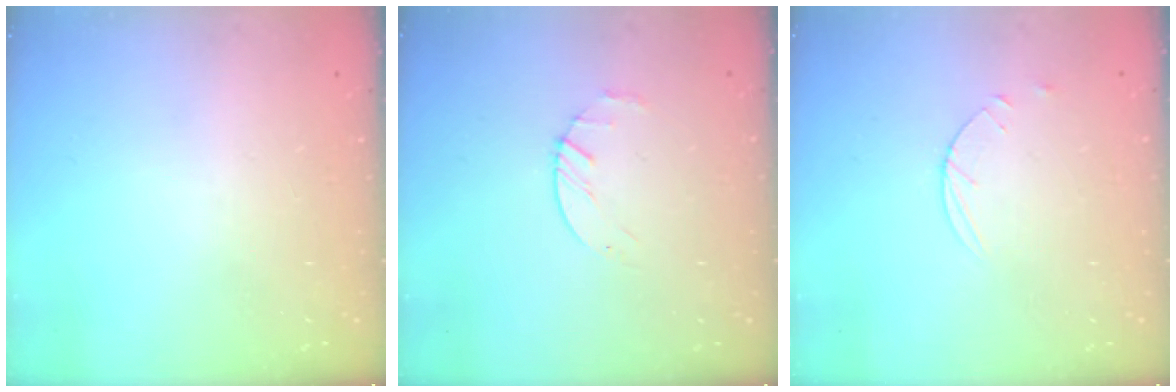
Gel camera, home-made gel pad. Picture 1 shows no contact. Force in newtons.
{"total": 2.2, "press": 2.2, "slide": 0.3}
{"total": 3.6, "press": 3.6, "slide": 0.5}